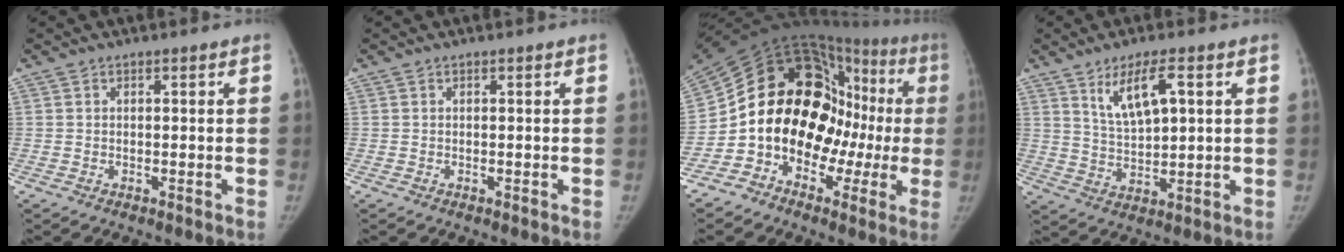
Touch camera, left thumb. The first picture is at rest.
{"total": 0.0}
{"total": 25.4, "force": [-2.7, 17.0, 18.6], "torque": [-0.264, 0.106, -0.044]}
{"total": 8.1, "force": [3.6, 2.7, 6.7], "torque": [-0.115, -0.018, 0.074]}